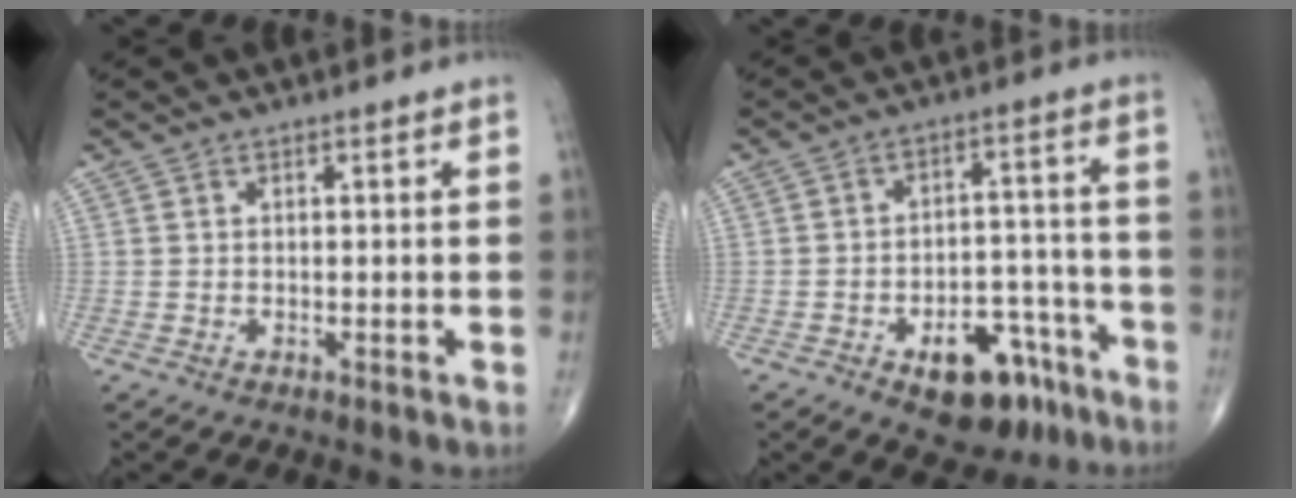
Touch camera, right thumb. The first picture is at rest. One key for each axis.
{"total": 12.7, "fx": -7.4, "fy": 6.9, "fz": 7.7, "tx": -0.069, "ty": 0.058, "tz": -0.099}